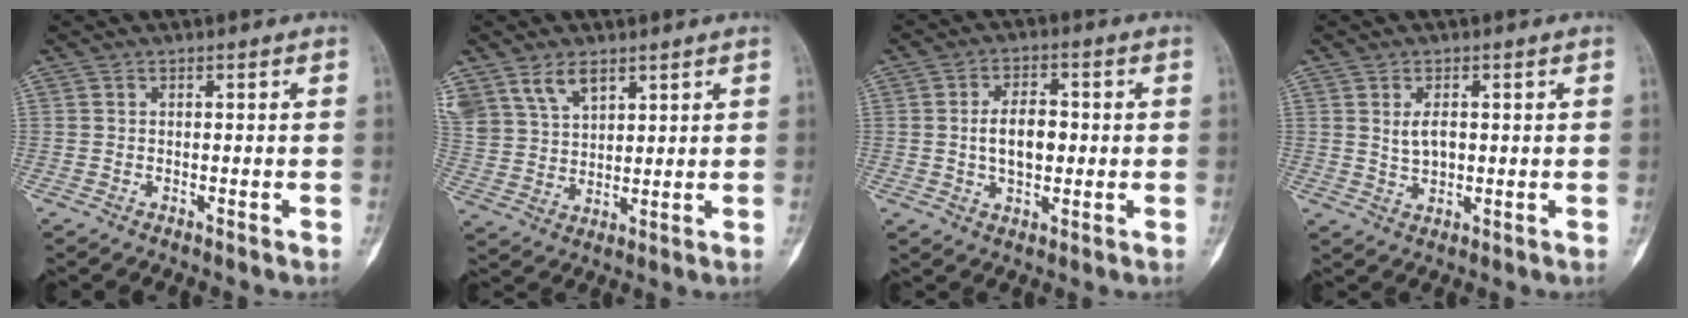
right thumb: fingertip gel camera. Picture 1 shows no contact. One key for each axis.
{"total": 9.3, "fx": 6.0, "fy": 5.5, "fz": 4.5, "tx": -0.073, "ty": -0.010, "tz": 0.128}
{"total": 7.4, "fx": 0.0, "fy": 4.5, "fz": 5.9, "tx": -0.085, "ty": 0.011, "tz": -0.001}
{"total": 3.7, "fx": 0.8, "fy": 2.3, "fz": 2.8, "tx": -0.041, "ty": 0.000, "tz": 0.019}